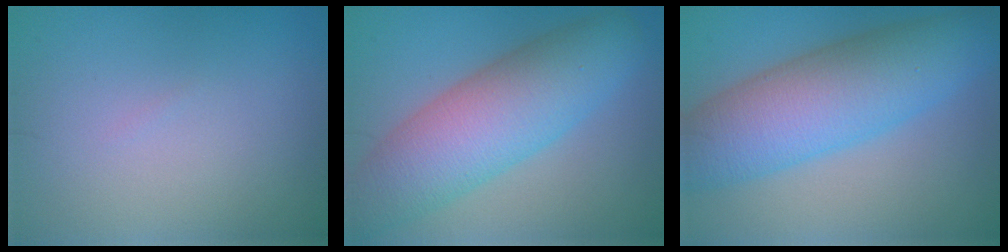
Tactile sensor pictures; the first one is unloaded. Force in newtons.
{"total": 8.6, "press": 8.6, "slide": 0.5}
{"total": 9.2, "press": 9.2, "slide": 0.1}